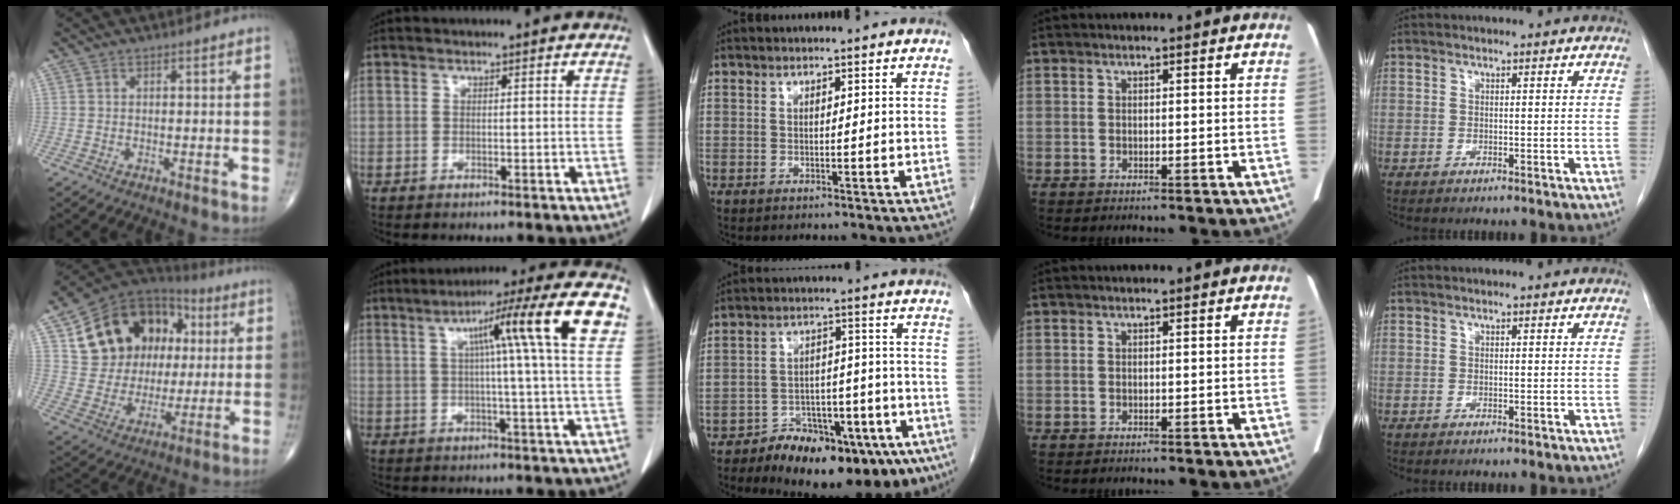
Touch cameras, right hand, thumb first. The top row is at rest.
{"thumb": {"total": 21.8, "force": [5.9, 16.8, 12.7], "torque": [-0.166, 0.030, 0.111]}, "index": {"total": 15.3, "force": [5.0, -1.3, 14.4], "torque": [-0.209, 0.026, 0.062]}, "middle": {"total": 18.1, "force": [-12.6, 7.3, 10.8], "torque": [-0.102, 0.035, -0.177]}}